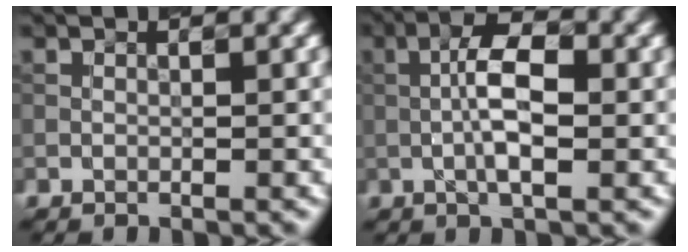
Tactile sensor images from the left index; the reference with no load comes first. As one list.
[{"total": 4.9, "force": [-0.3, 1.5, 4.6], "torque": [-0.090, 0.010, -0.014]}]